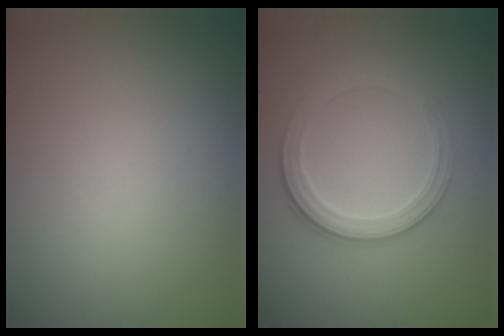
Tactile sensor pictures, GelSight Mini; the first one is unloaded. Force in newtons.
{"total": 2.8, "press": 2.7, "slide": 0.7}